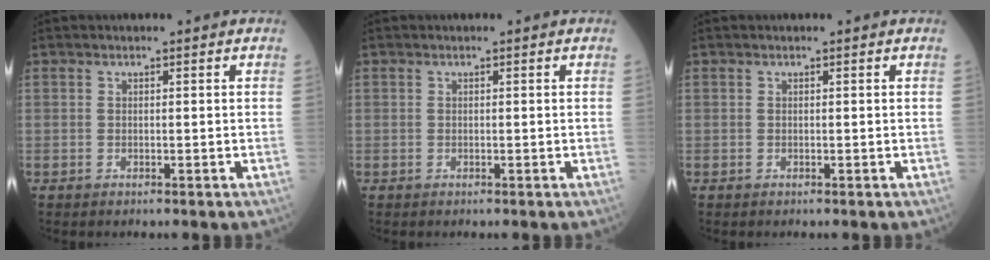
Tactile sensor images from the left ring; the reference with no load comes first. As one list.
[{"total": 0.0}, {"total": 0.0}]